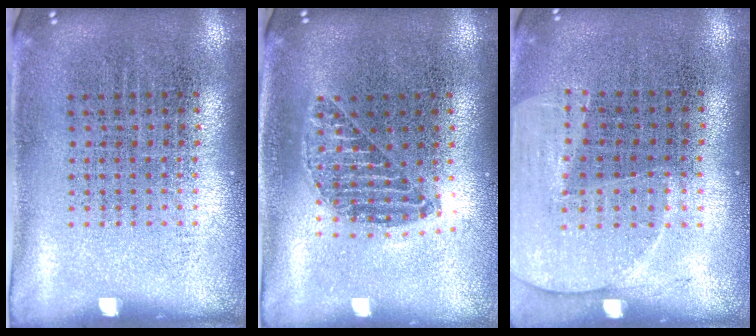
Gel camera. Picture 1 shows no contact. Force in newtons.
{"total": 1.1, "press": 1.0, "slide": 0.4}
{"total": 1.5, "press": 1.4, "slide": 0.3}